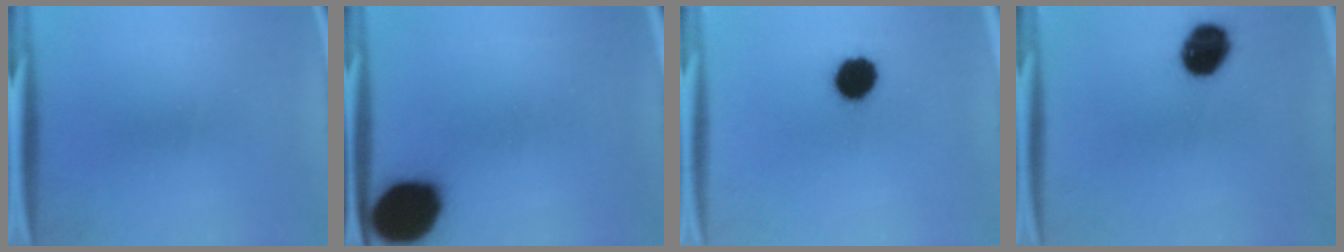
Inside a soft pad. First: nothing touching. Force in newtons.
{"total": 17.6}
{"total": 8.9}
{"total": 10.8}